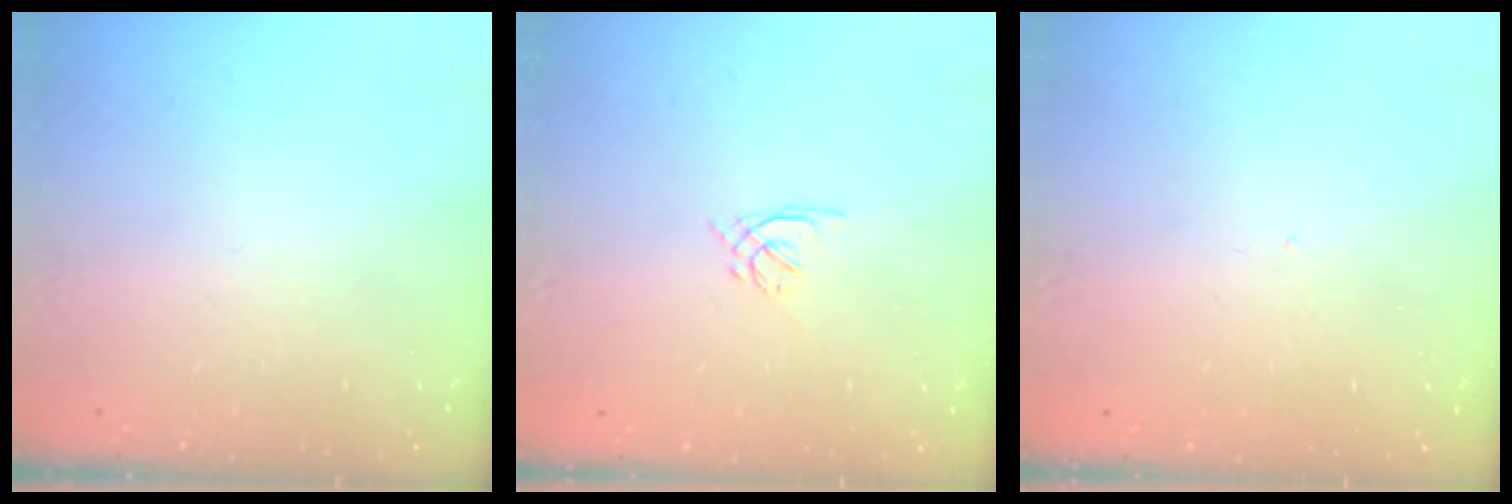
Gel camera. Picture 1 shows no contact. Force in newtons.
{"total": 1.7, "press": 1.6, "slide": 0.5}
{"total": 2.0, "press": 2.0, "slide": 0.3}